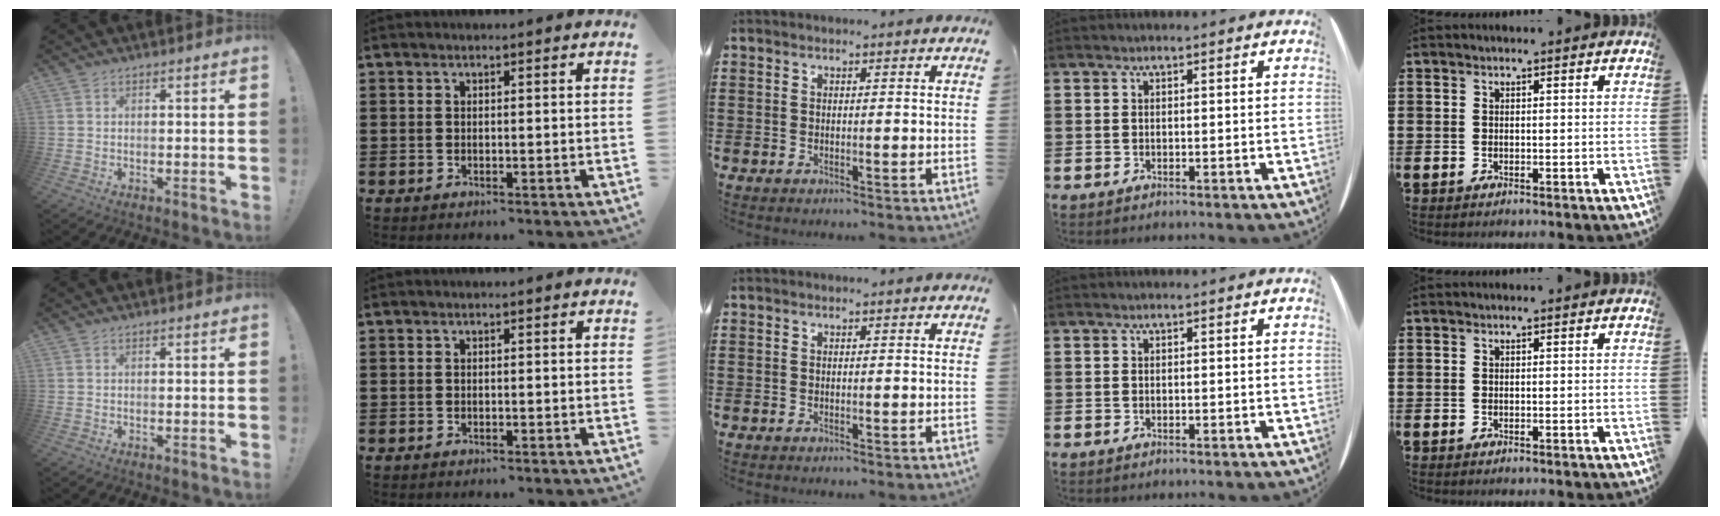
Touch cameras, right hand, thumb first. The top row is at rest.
{}